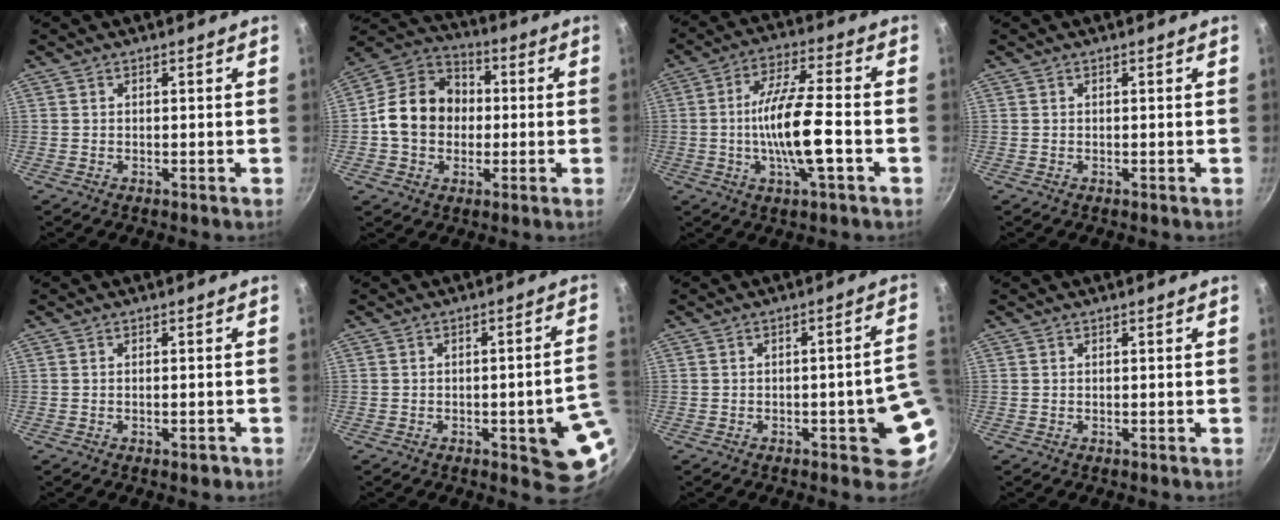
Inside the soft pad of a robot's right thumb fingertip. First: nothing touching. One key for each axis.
{"total": 14.3, "fx": -0.3, "fy": 11.9, "fz": 8.0, "tx": -0.105, "ty": 0.030, "tz": -0.023}
{"total": 12.6, "fx": -2.7, "fy": 2.8, "fz": 11.9, "tx": -0.218, "ty": 0.022, "tz": -0.056}
{"total": 0.0}
{"total": 1.9, "fx": -1.0, "fy": 0.7, "fz": 1.4, "tx": -0.022, "ty": 0.005, "tz": -0.012}
{"total": 11.4, "fx": -2.6, "fy": 3.4, "fz": 10.6, "tx": -0.091, "ty": 0.018, "tz": -0.028}
{"total": 8.5, "fx": -1.6, "fy": 2.6, "fz": 7.9, "tx": -0.067, "ty": 0.024, "tz": -0.018}
{"total": 0.0}